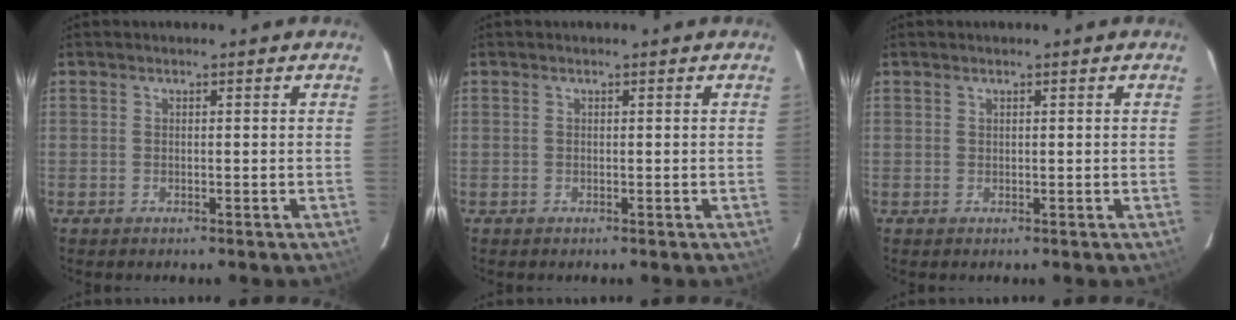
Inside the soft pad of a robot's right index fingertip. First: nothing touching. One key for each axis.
{"total": 0.0}
{"total": 0.0}